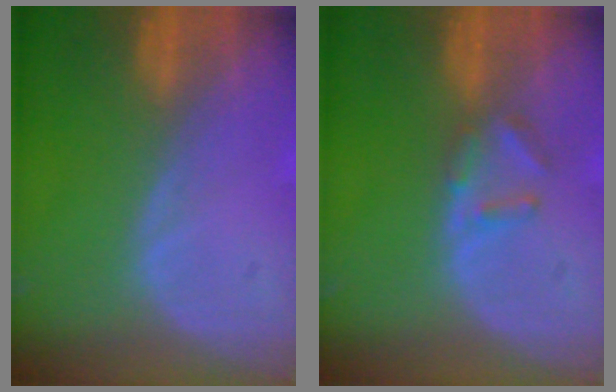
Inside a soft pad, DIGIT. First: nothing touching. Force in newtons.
{"total": 2.8, "press": 2.7, "slide": 0.4}